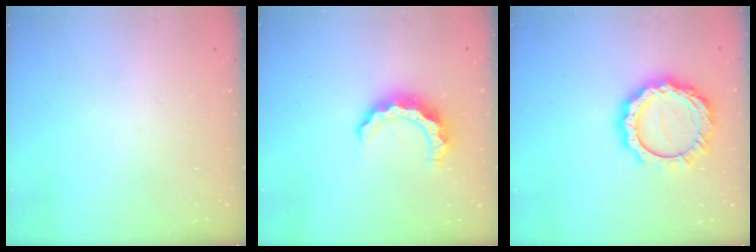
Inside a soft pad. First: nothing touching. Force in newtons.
{"total": 8.6, "press": 8.6, "slide": 0.1}
{"total": 15.5, "press": 15.4, "slide": 1.4}